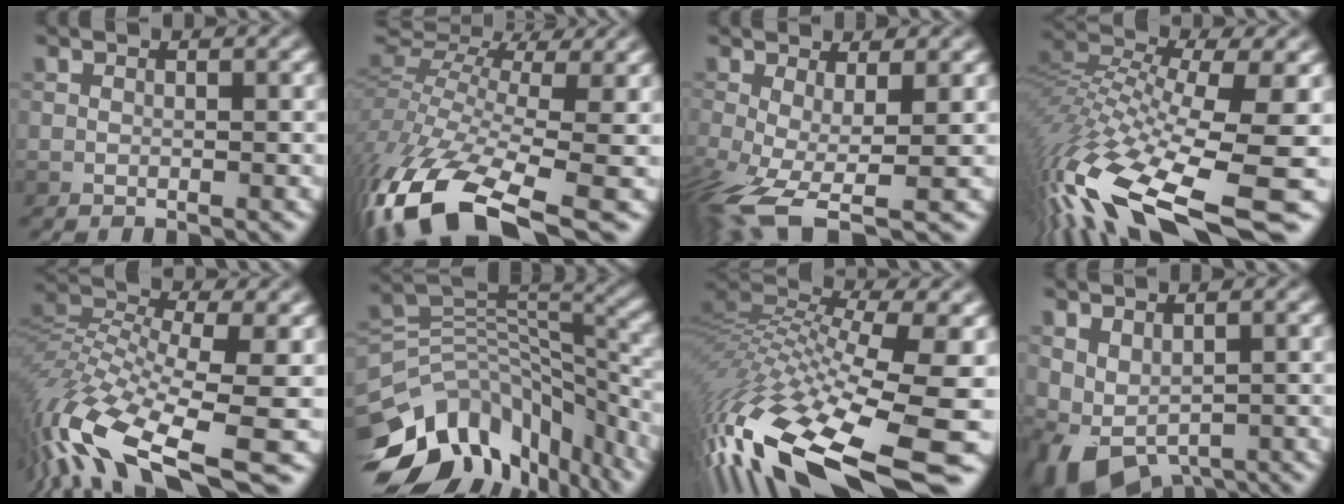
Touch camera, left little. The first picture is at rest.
{"total": 13.4, "force": [-6.7, 5.8, 10.0], "torque": [-0.244, 0.005, -0.116]}
{"total": 6.4, "force": [-2.6, 2.0, 5.5], "torque": [-0.120, -0.024, -0.054]}
{"total": 15.0, "force": [-6.9, 4.5, 12.6], "torque": [-0.271, 0.008, -0.118]}
{"total": 12.6, "force": [-6.3, 4.6, 9.9], "torque": [-0.217, 0.003, -0.112]}
{"total": 13.5, "force": [-8.2, 8.2, 7.0], "torque": [-0.158, 0.003, -0.126]}
{"total": 16.4, "force": [-5.9, 4.7, 14.6], "torque": [-0.306, 0.005, -0.100]}
{"total": 4.4, "force": [0.2, 2.7, 3.5], "torque": [-0.068, -0.012, 0.013]}